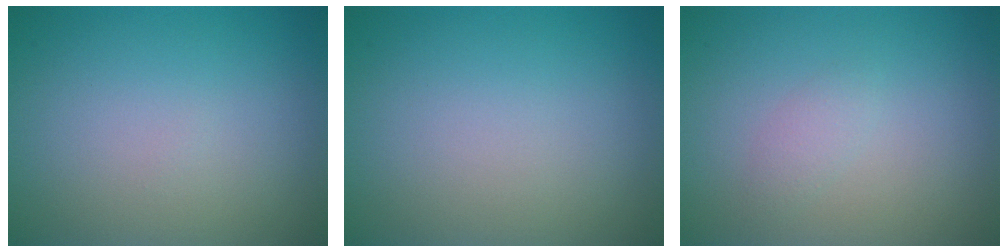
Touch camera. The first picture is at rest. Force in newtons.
{"total": 0.0}
{"total": 1.0, "press": 1.0, "slide": 0.0}